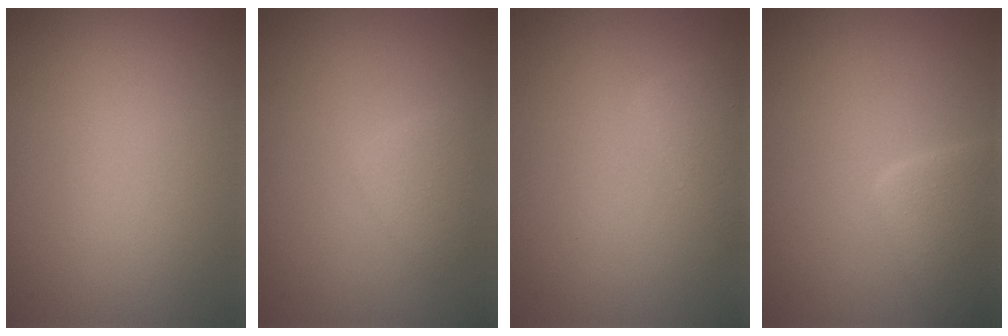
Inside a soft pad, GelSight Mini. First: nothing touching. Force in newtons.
{"total": 1.6, "press": 1.6, "slide": 0.1}
{"total": 2.0, "press": 2.0, "slide": 0.1}
{"total": 3.6, "press": 3.6, "slide": 0.1}